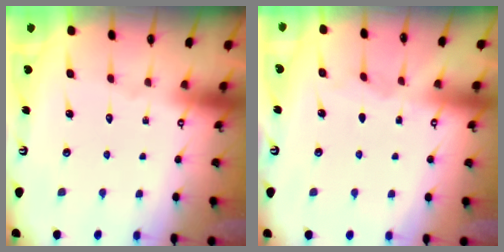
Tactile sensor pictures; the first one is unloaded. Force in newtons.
{"total": 2.7, "press": 2.7, "slide": 0.3}